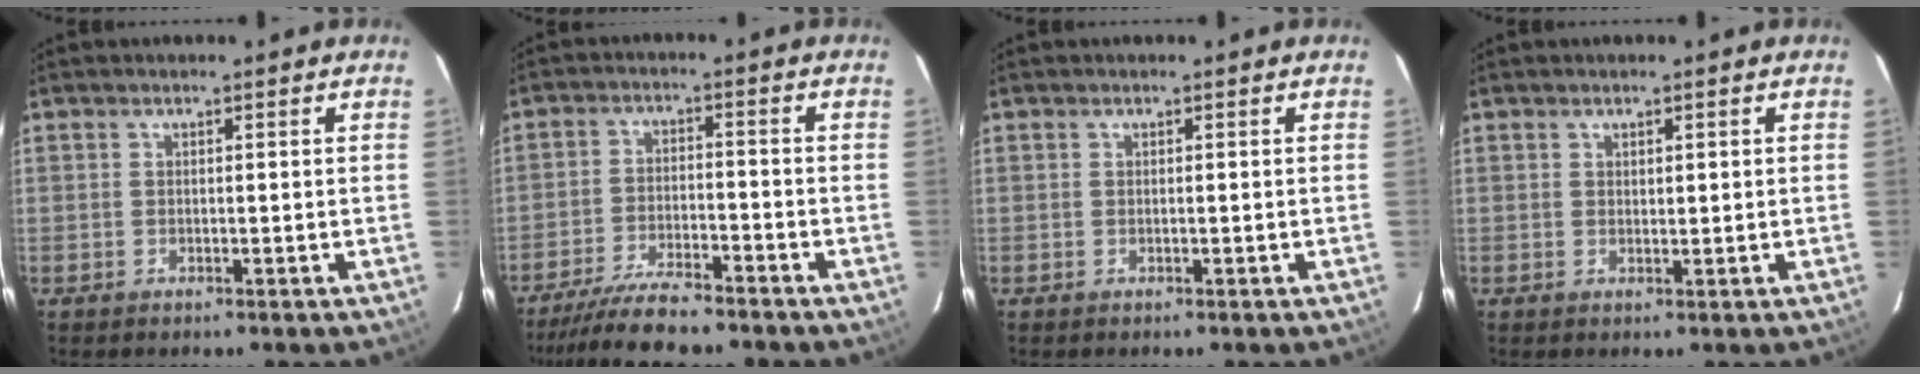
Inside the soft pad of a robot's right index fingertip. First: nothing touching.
{"total": 9.0, "force": [-8.0, 0.8, 3.9], "torque": [-0.066, -0.022, -0.137]}
{"total": 0.0}
{"total": 0.9, "force": [0.4, 0.3, 0.7], "torque": [-0.012, 0.000, 0.009]}